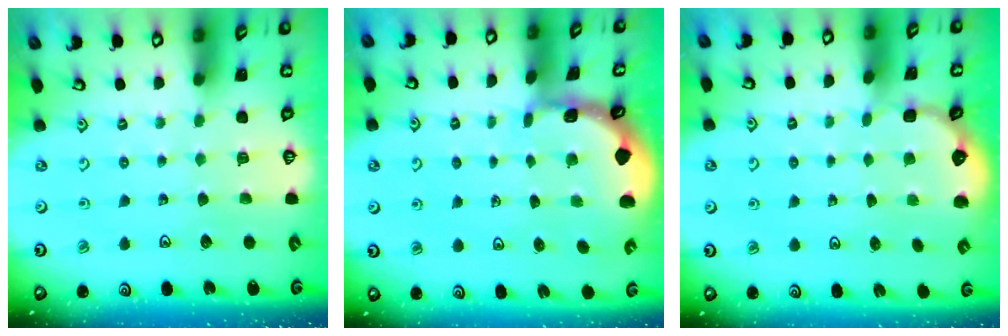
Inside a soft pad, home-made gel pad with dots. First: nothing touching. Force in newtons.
{"total": 1.1, "press": 1.1, "slide": 0.2}
{"total": 1.8, "press": 1.0, "slide": 1.4}